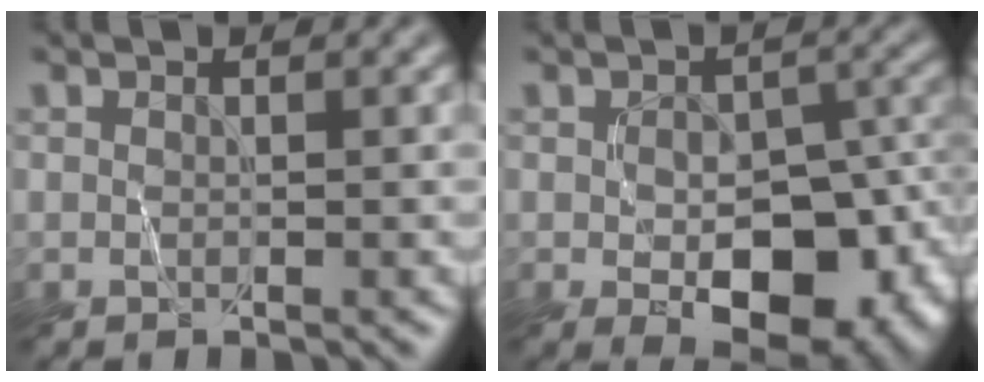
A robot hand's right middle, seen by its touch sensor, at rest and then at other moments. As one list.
[{"total": 10.7, "force": [-3.6, 5.7, 8.3], "torque": [-0.120, -0.012, -0.043]}]